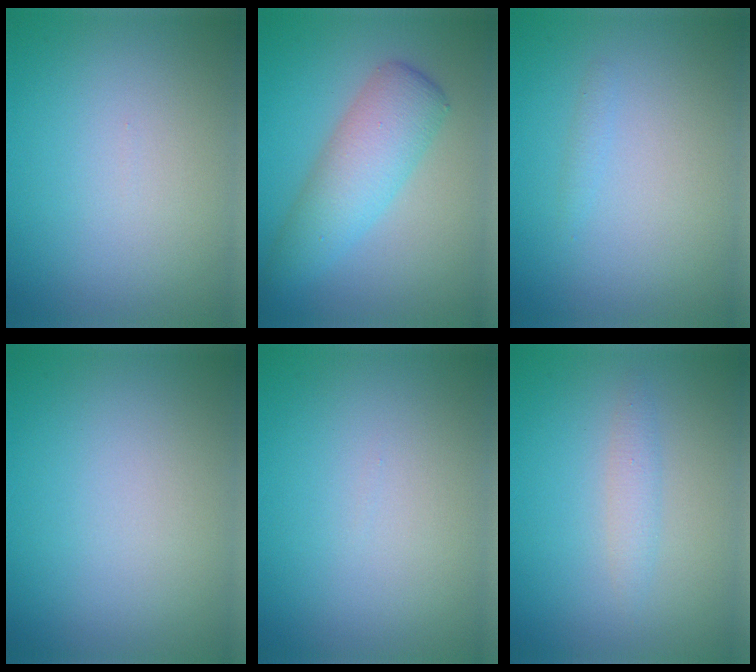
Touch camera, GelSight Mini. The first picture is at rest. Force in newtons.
{"total": 5.0, "press": 5.0, "slide": 0.2}
{"total": 0.6, "press": 0.6, "slide": 0.0}
{"total": 0.0}
{"total": 0.0}
{"total": 1.3, "press": 1.3, "slide": 0.1}